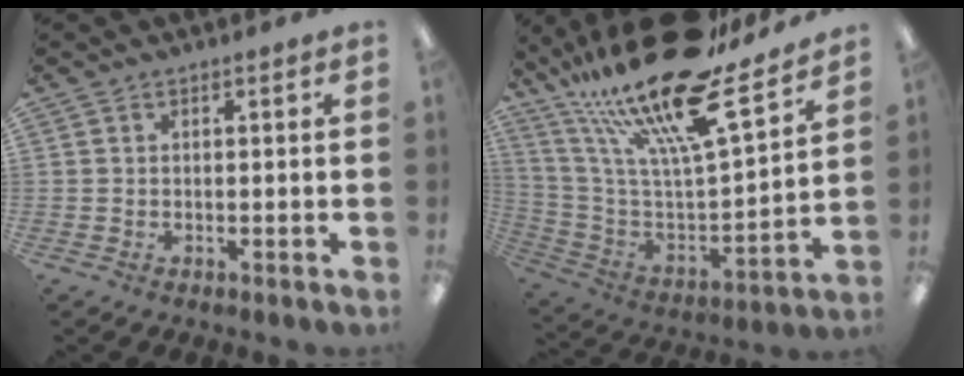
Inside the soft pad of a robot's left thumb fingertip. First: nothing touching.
{"total": 25.4, "force": [18.1, 7.2, 16.3], "torque": [-0.280, -0.119, 0.300]}